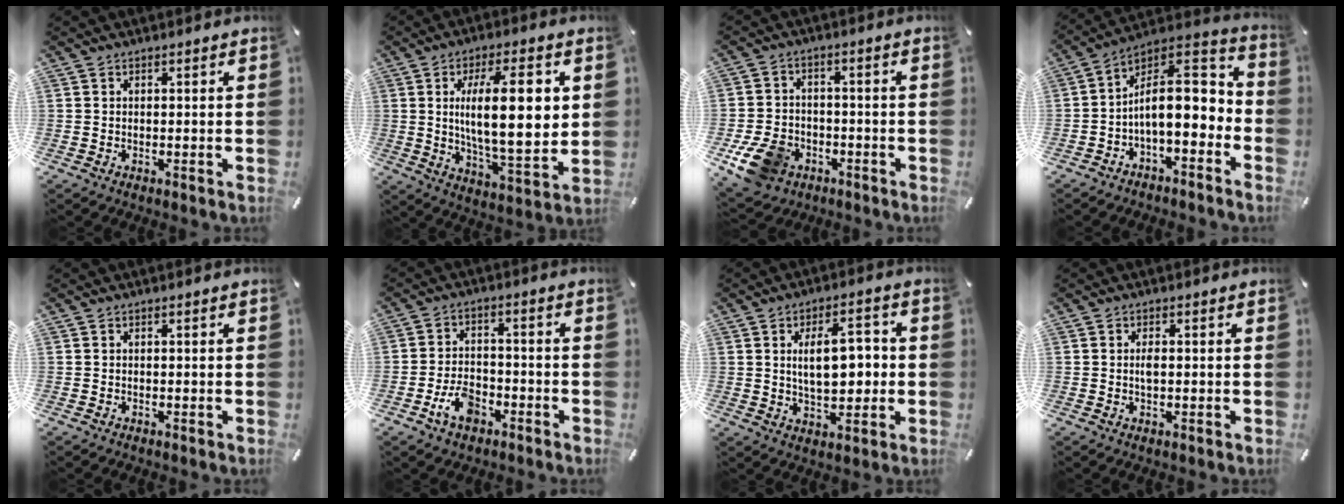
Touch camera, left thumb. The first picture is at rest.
{"total": 18.8, "force": [3.5, 6.7, 17.2], "torque": [-0.277, -0.013, 0.046]}
{"total": 11.0, "force": [-5.2, 8.0, 5.3], "torque": [-0.112, 0.030, -0.093]}
{"total": 12.5, "force": [-0.7, 7.1, 10.3], "torque": [-0.161, -0.011, -0.012]}
{"total": 0.0}
{"total": 7.5, "force": [-4.0, 4.7, 4.3], "torque": [-0.089, 0.020, -0.073]}
{"total": 11.3, "force": [1.1, 6.3, 9.3], "torque": [-0.134, 0.005, 0.016]}
{"total": 1.9, "force": [0.0, 0.7, 1.8], "torque": [-0.035, 0.001, -0.001]}